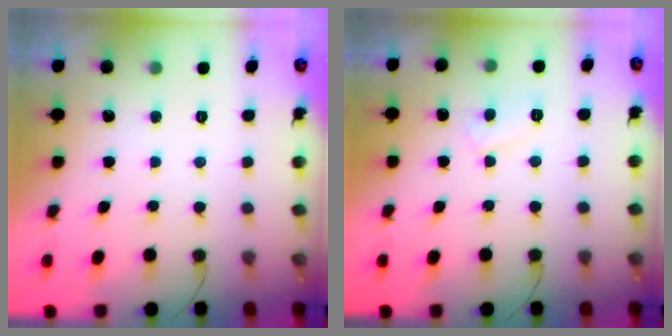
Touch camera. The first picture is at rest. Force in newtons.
{"total": 5.6, "press": 5.6, "slide": 0.6}